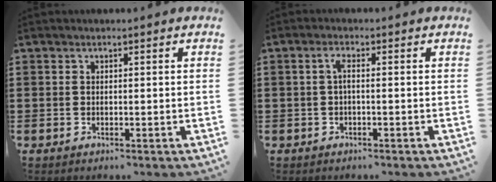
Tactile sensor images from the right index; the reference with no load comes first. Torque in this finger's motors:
{"motor_torque": [0.39, -0.28, 0.05, 0.06]}